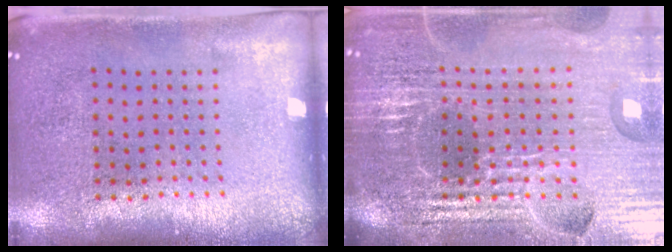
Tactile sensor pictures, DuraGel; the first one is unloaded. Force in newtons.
{"total": 6.4, "press": 5.7, "slide": 2.9}